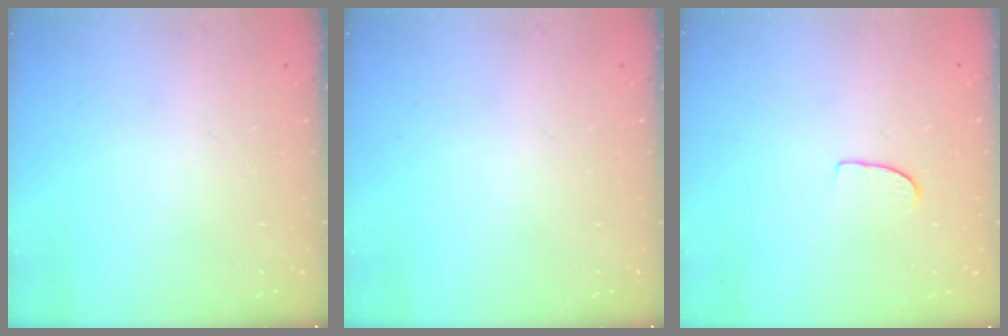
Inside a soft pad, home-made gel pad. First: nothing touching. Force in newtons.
{"total": 0.0}
{"total": 5.4, "press": 5.4, "slide": 0.3}